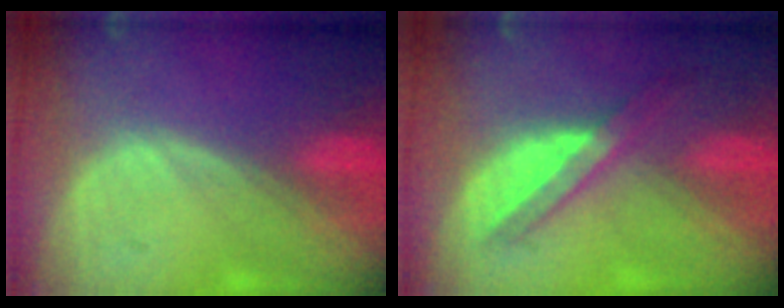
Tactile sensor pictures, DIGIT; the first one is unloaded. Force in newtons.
{"total": 5.9, "press": 5.4, "slide": 2.4}